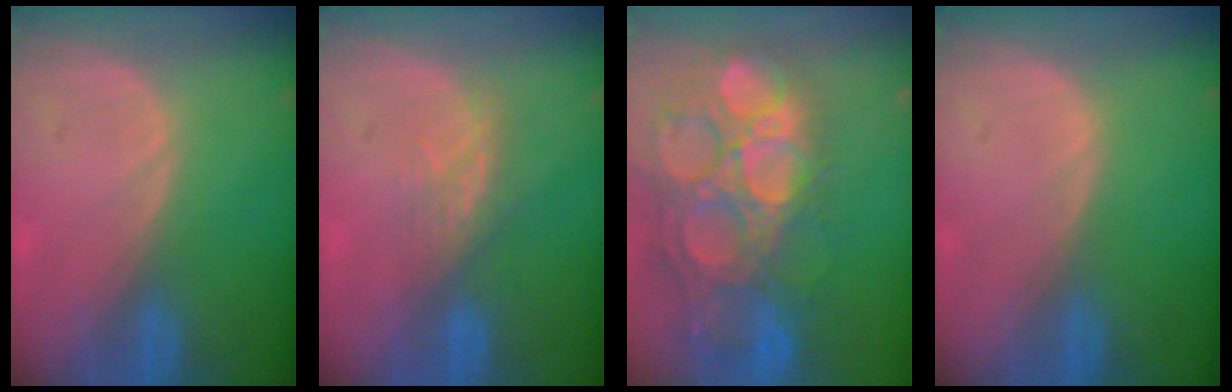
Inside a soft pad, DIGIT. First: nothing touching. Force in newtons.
{"total": 3.7, "press": 3.4, "slide": 1.5}
{"total": 15.7, "press": 13.0, "slide": 8.8}
{"total": 0.0}